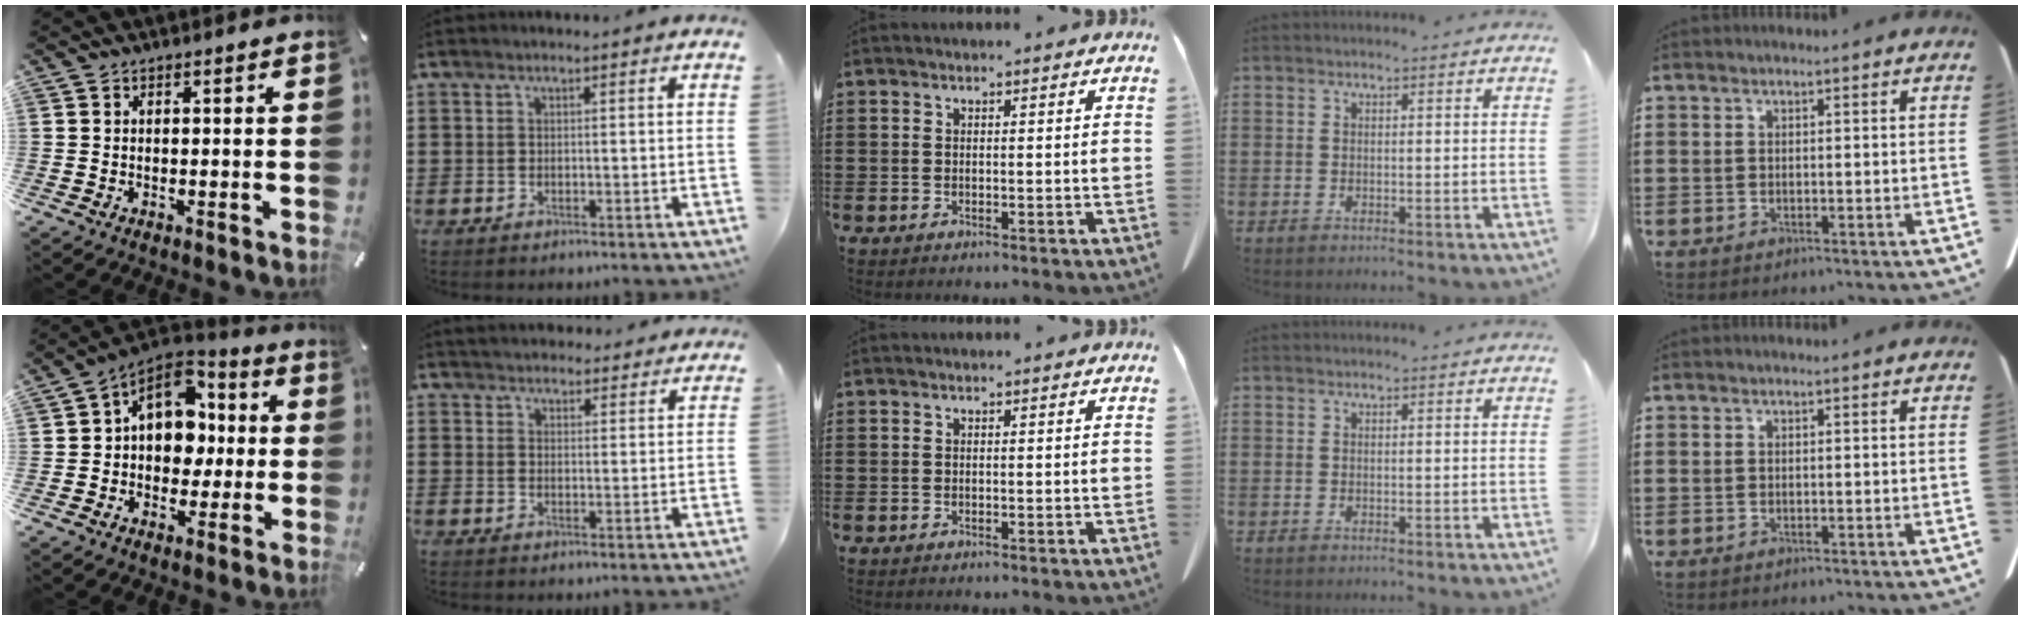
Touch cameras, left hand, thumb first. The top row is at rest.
{"thumb": {"total": 12.3, "force": [2.4, 10.2, 6.5], "torque": [-0.103, -0.012, 0.045]}, "index": {"total": 3.1, "force": [3.1, 0.5, 0.0], "torque": [-0.009, -0.009, 0.059]}}